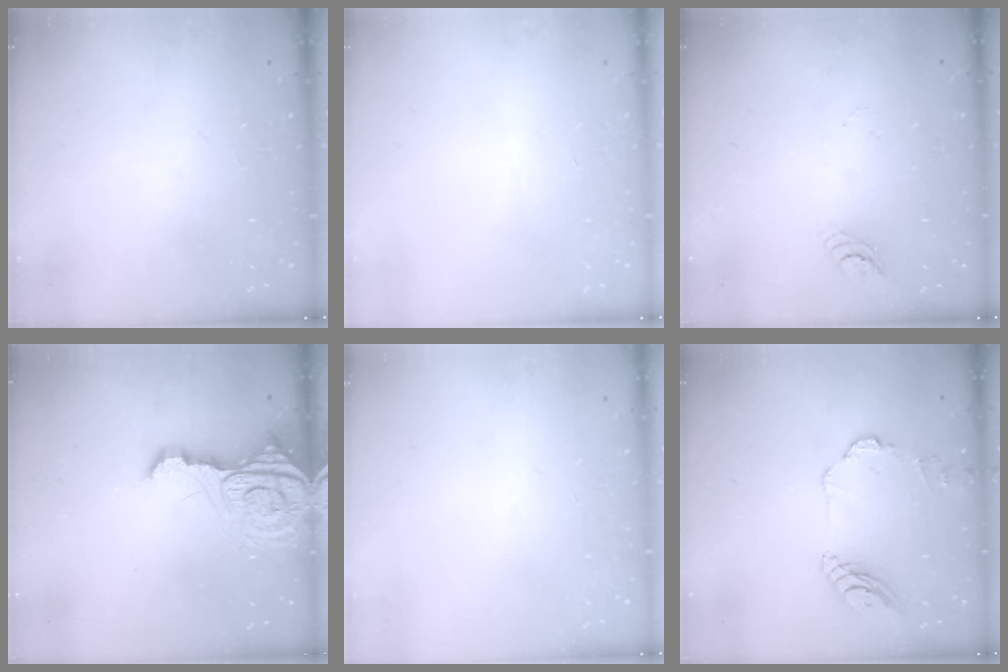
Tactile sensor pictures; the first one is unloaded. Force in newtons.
{"total": 0.0}
{"total": 3.5, "press": 3.5, "slide": 0.4}
{"total": 13.6, "press": 13.5, "slide": 1.3}
{"total": 0.0}
{"total": 10.4, "press": 10.3, "slide": 0.9}